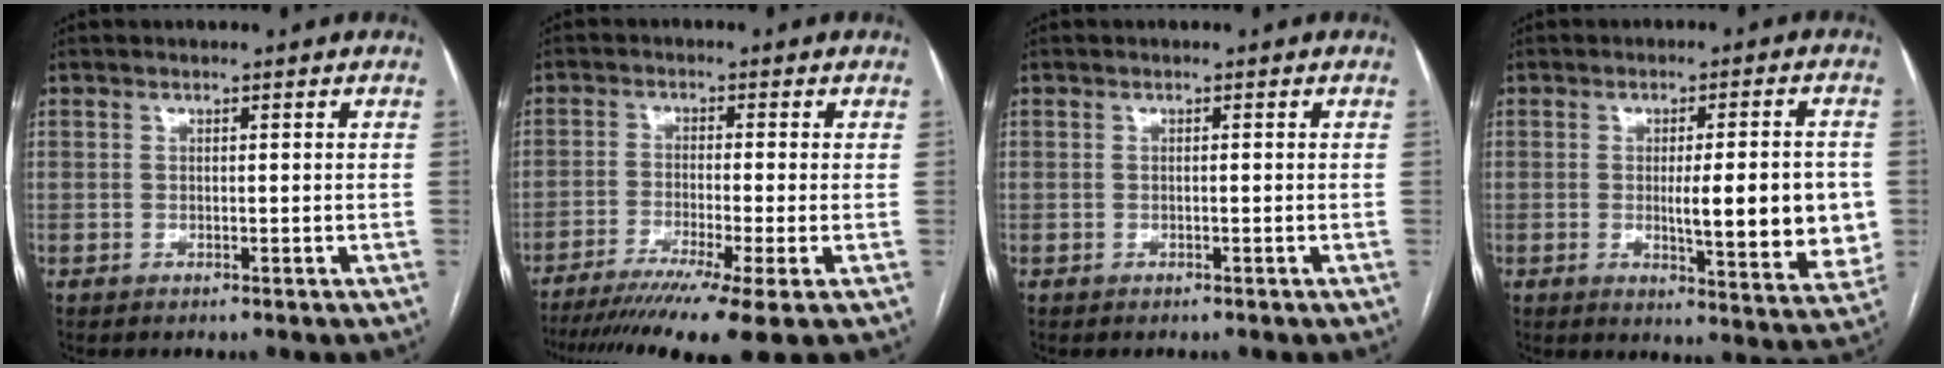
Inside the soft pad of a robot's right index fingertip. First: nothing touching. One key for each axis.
{"total": 12.9, "fx": -9.1, "fy": -0.8, "fz": 9.1, "tx": -0.137, "ty": -0.031, "tz": -0.143}
{"total": 0.0}
{"total": 12.6, "fx": -0.8, "fy": 2.7, "fz": 12.3, "tx": -0.156, "ty": -0.010, "tz": 0.000}